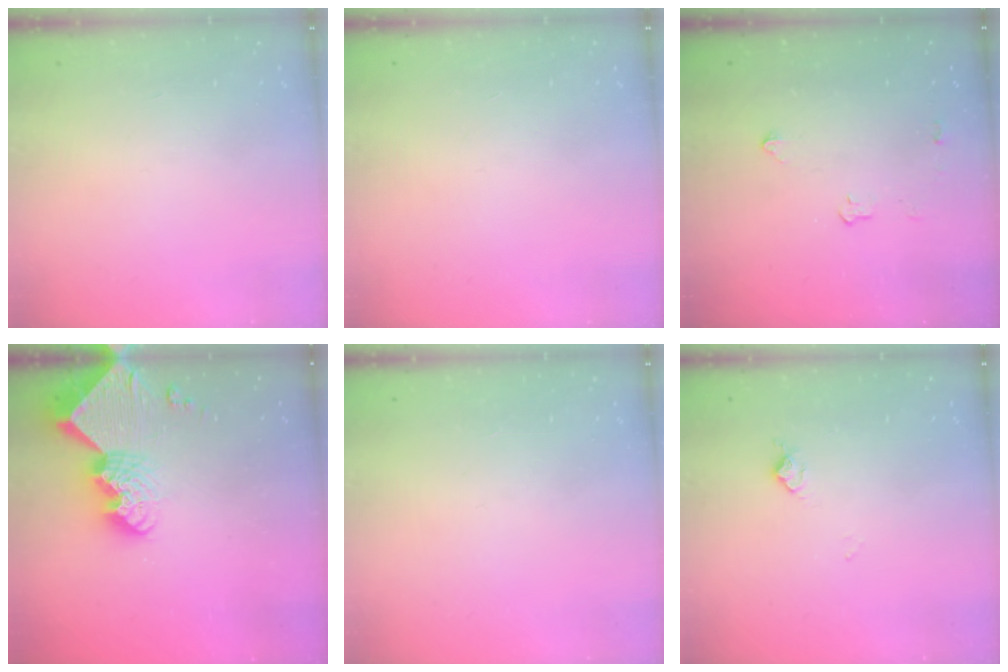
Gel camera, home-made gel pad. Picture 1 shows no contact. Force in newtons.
{"total": 0.0}
{"total": 3.1, "press": 3.0, "slide": 0.5}
{"total": 13.7, "press": 13.7, "slide": 1.2}
{"total": 0.0}
{"total": 5.0, "press": 4.9, "slide": 0.7}